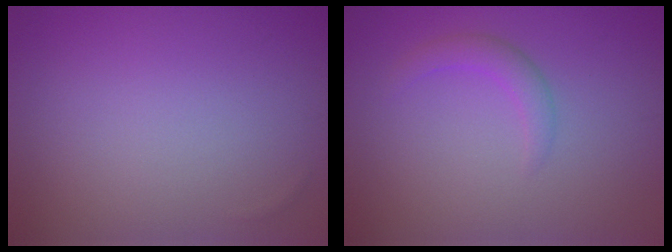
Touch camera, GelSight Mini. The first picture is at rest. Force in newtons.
{"total": 1.8, "press": 1.8, "slide": 0.0}